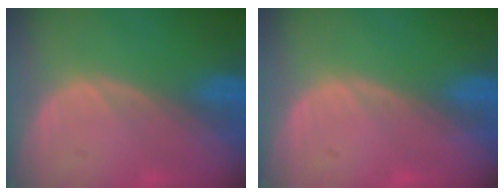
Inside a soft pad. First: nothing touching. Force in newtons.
{"total": 0.0}